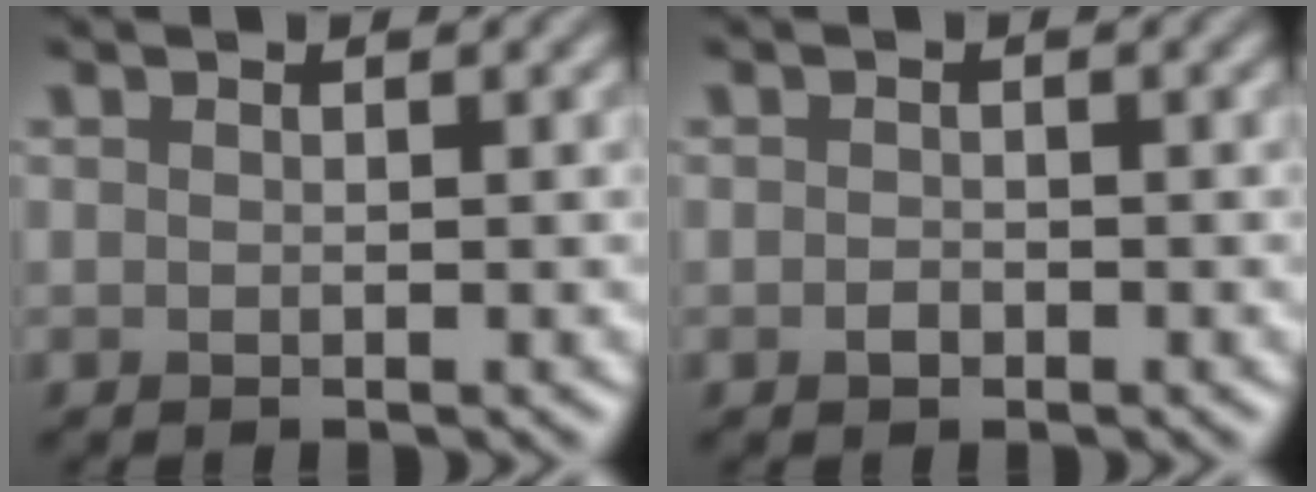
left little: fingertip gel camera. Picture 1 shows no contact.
{"total": 0.8, "force": [-0.4, 0.6, 0.4], "torque": [-0.006, -0.002, -0.012]}